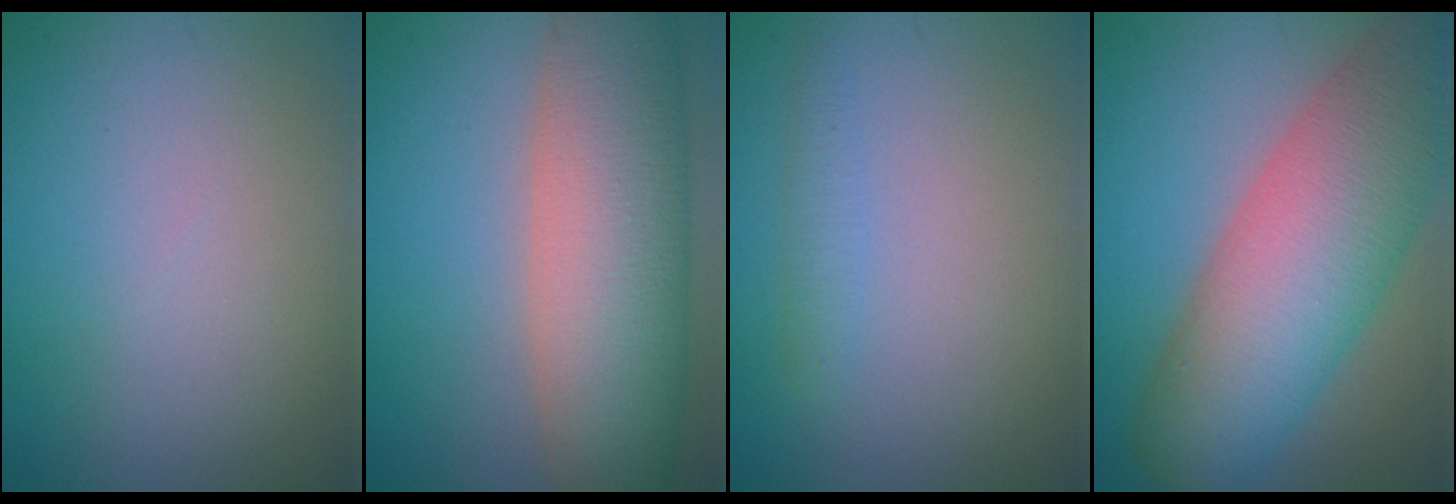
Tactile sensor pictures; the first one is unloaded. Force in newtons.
{"total": 10.8, "press": 10.7, "slide": 0.5}
{"total": 1.3, "press": 1.3, "slide": 0.0}
{"total": 11.9, "press": 11.9, "slide": 0.6}